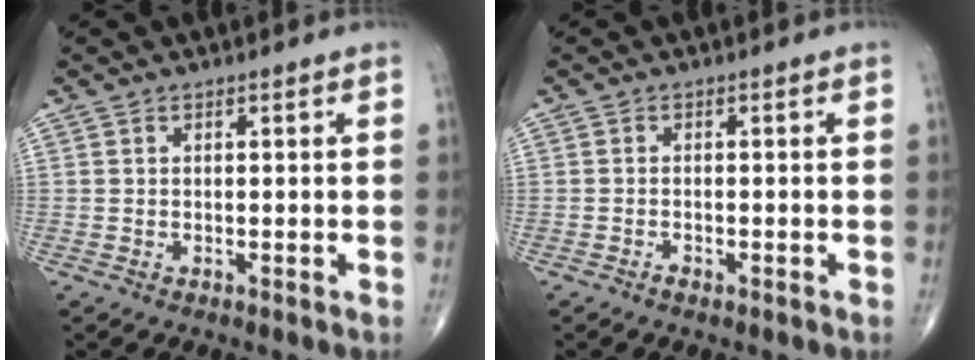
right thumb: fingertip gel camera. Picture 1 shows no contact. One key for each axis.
{"total": 1.0, "fx": -0.7, "fy": 0.4, "fz": 0.6, "tx": -0.012, "ty": 0.002, "tz": -0.015}